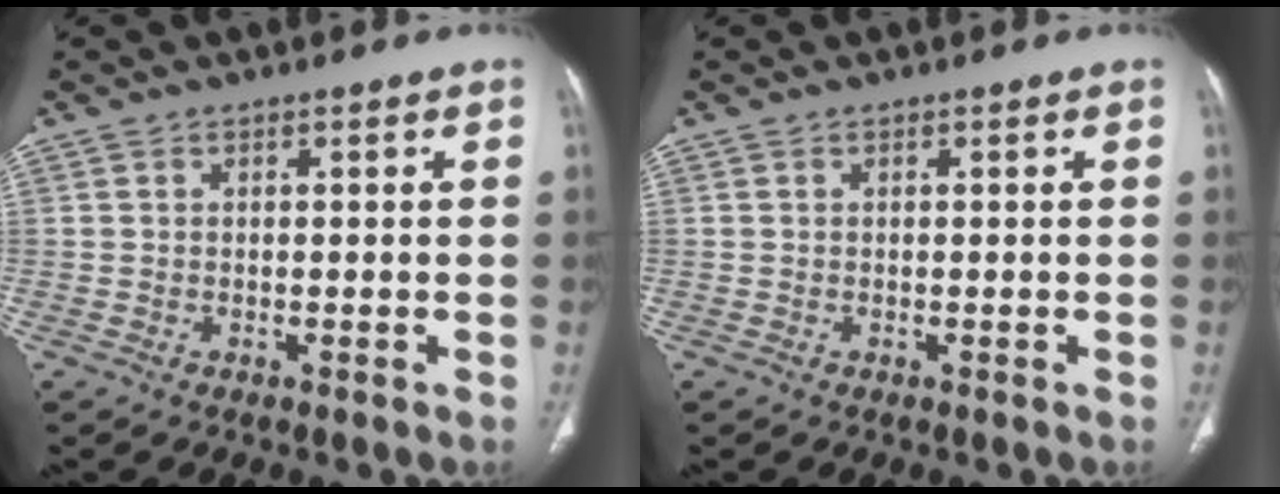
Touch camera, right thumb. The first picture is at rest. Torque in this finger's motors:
{"motor_torque": [0.00, 0.00, -0.03, 0.03, 0.03]}